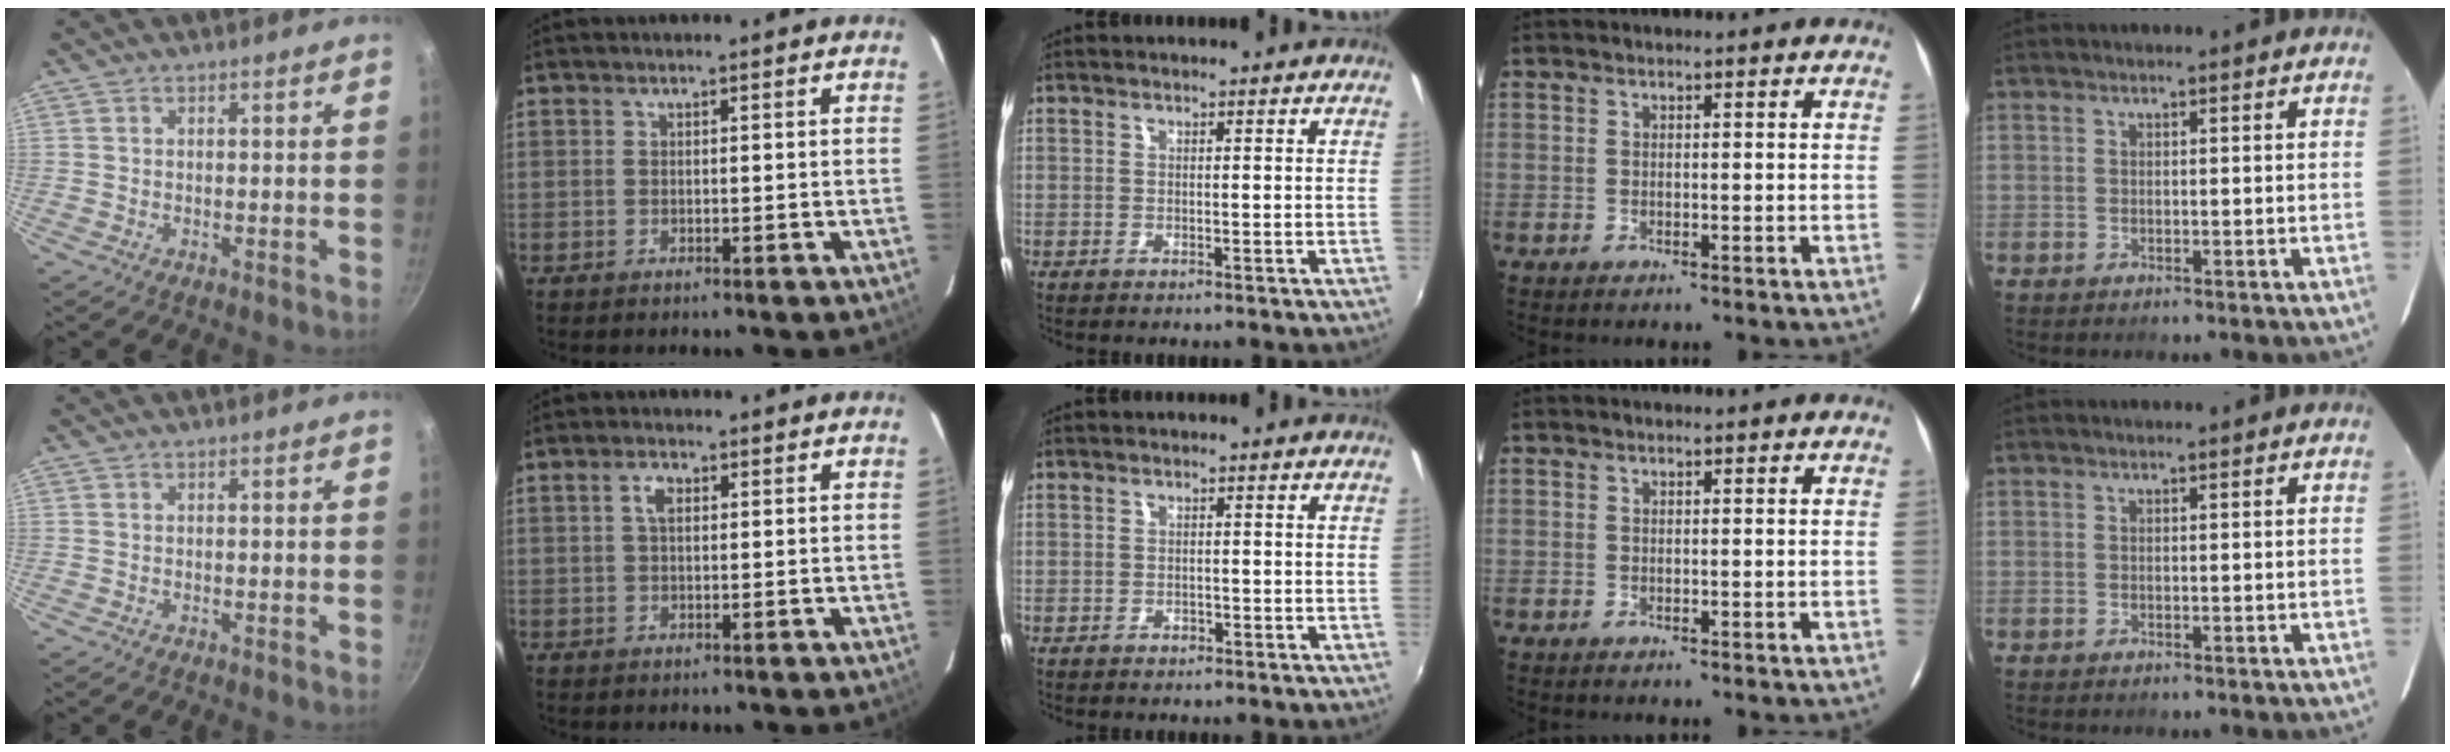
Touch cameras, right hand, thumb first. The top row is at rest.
{"index": {"total": 2.4, "force": [0.6, 1.4, 1.9], "torque": [-0.038, 0.008, 0.011]}, "middle": {"total": 1.1, "force": [-0.7, 0.9, 0.2], "torque": [-0.002, -0.001, -0.010]}}